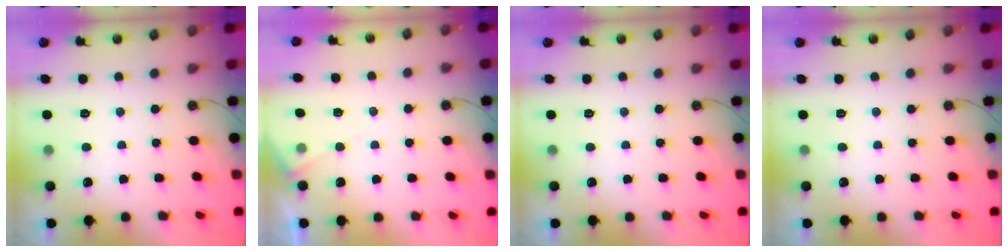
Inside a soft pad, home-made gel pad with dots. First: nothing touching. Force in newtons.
{"total": 5.8, "press": 5.8, "slide": 0.8}
{"total": 0.0}
{"total": 0.0}